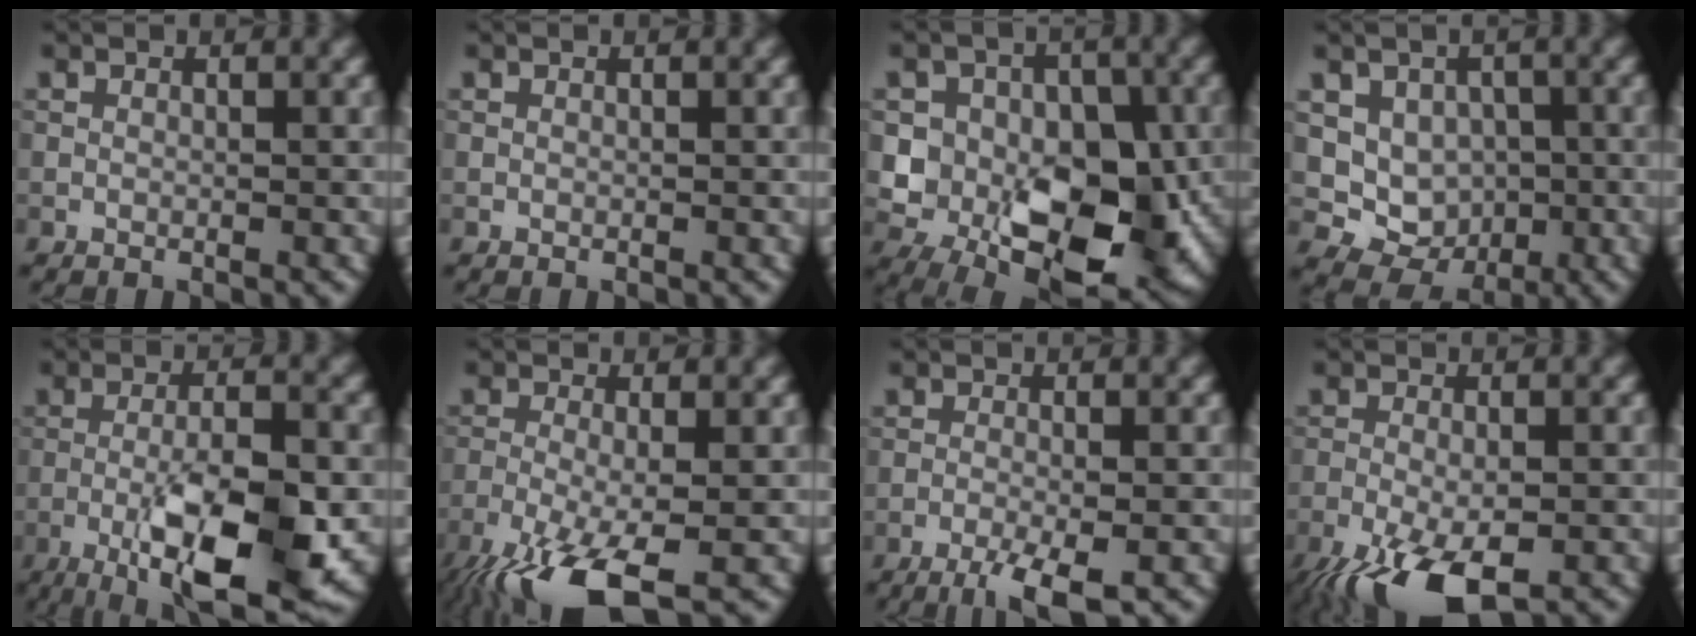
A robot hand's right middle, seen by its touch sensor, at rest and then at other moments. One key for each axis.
{"total": 0.0}
{"total": 10.7, "fx": -1.1, "fy": 7.4, "fz": 7.7, "tx": -0.084, "ty": -0.003, "tz": -0.020}
{"total": 5.9, "fx": -0.2, "fy": 5.3, "fz": 2.7, "tx": -0.025, "ty": -0.007, "tz": -0.006}
{"total": 11.0, "fx": -4.0, "fy": 3.3, "fz": 9.6, "tx": -0.161, "ty": -0.008, "tz": -0.067}
{"total": 8.7, "fx": -5.1, "fy": 2.5, "fz": 6.7, "tx": -0.143, "ty": -0.023, "tz": -0.097}
{"total": 4.2, "fx": -2.5, "fy": 0.8, "fz": 3.3, "tx": -0.057, "ty": -0.003, "tz": -0.048}
{"total": 8.6, "fx": -5.0, "fy": 3.0, "fz": 6.2, "tx": -0.126, "ty": -0.023, "tz": -0.088}